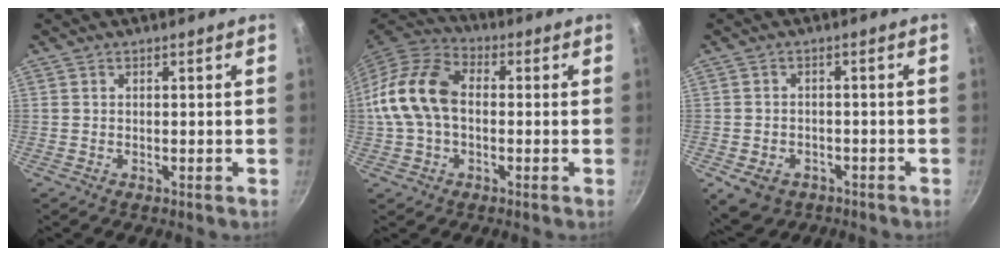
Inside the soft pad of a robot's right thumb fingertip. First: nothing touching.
{"total": 14.9, "force": [0.0, 10.0, 11.1], "torque": [-0.197, 0.038, -0.015]}
{"total": 6.7, "force": [-3.0, 4.9, 3.4], "torque": [-0.043, 0.019, -0.033]}